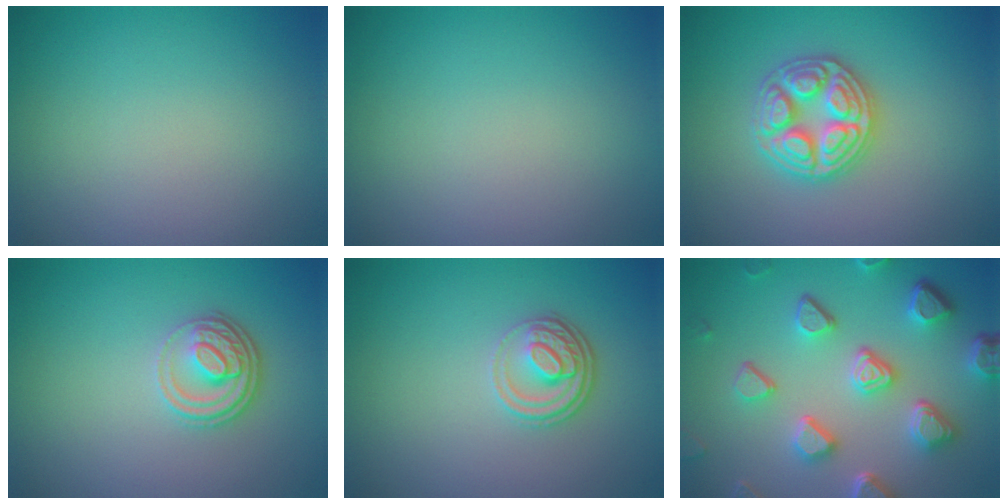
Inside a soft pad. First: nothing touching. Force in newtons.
{"total": 0.0}
{"total": 4.9, "press": 4.9, "slide": 0.5}
{"total": 3.4, "press": 2.6, "slide": 2.3}
{"total": 2.8, "press": 2.3, "slide": 1.7}
{"total": 6.7, "press": 5.4, "slide": 4.0}